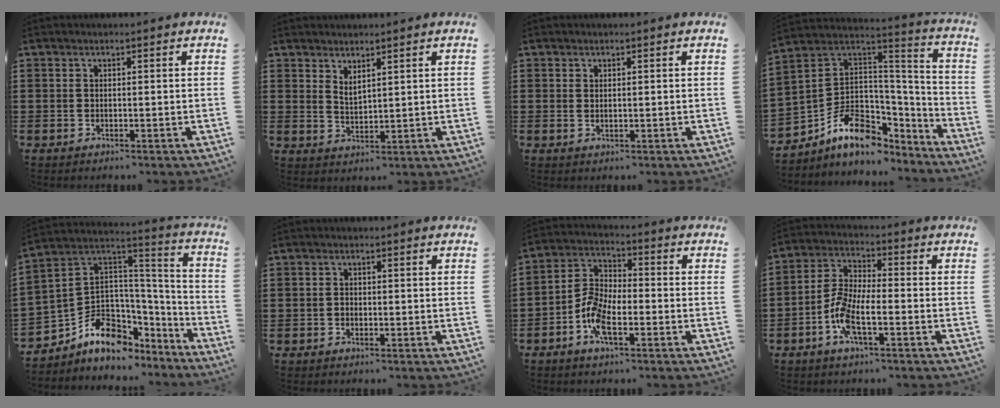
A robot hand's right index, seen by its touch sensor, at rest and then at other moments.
{"total": 2.0, "force": [1.9, 0.5, 0.5], "torque": [-0.013, 0.004, 0.036]}
{"total": 0.6, "force": [0.3, 0.3, 0.4], "torque": [-0.007, 0.004, 0.005]}
{"total": 10.8, "force": [-4.5, 8.1, 5.5], "torque": [-0.116, -0.001, -0.075]}
{"total": 10.0, "force": [-4.9, 7.6, 4.2], "torque": [-0.101, -0.008, -0.087]}
{"total": 0.8, "force": [-0.4, 0.6, 0.4], "torque": [-0.010, 0.000, -0.008]}
{"total": 6.9, "force": [-3.0, 3.1, 5.4], "torque": [-0.133, 0.000, -0.064]}
{"total": 6.7, "force": [-2.8, 2.2, 5.6], "torque": [-0.144, -0.010, -0.061]}